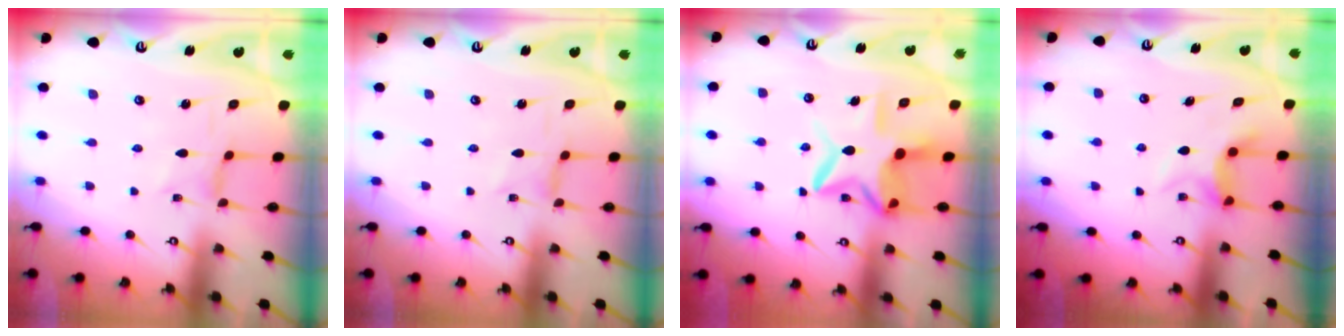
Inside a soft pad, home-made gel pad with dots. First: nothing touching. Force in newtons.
{"total": 0.0}
{"total": 13.3, "press": 13.2, "slide": 1.7}
{"total": 7.1, "press": 7.1, "slide": 0.0}